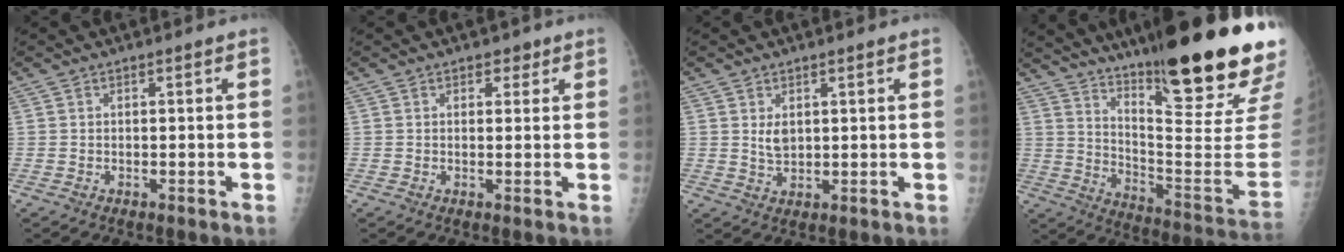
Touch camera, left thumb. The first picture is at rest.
{"total": 2.0, "force": [1.3, 1.4, 0.8], "torque": [0.007, -0.005, 0.014]}
{"total": 2.9, "force": [1.1, 1.7, 2.1], "torque": [-0.030, -0.013, 0.026]}
{"total": 31.1, "force": [21.5, 4.4, 22.1], "torque": [-0.278, -0.123, 0.315]}